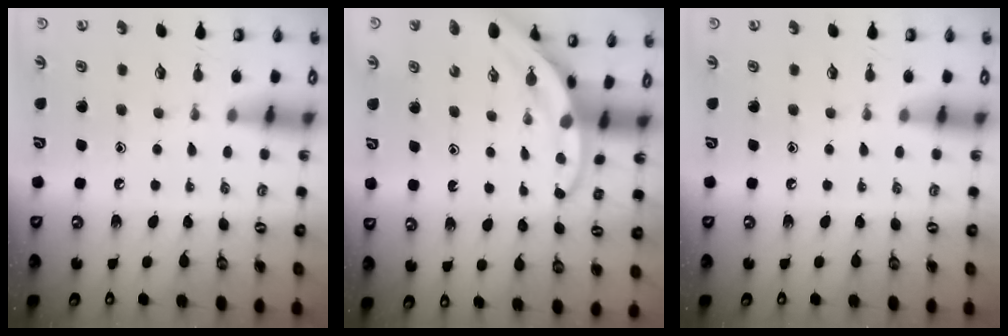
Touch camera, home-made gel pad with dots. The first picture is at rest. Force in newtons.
{"total": 3.6, "press": 3.6, "slide": 0.1}
{"total": 0.0}